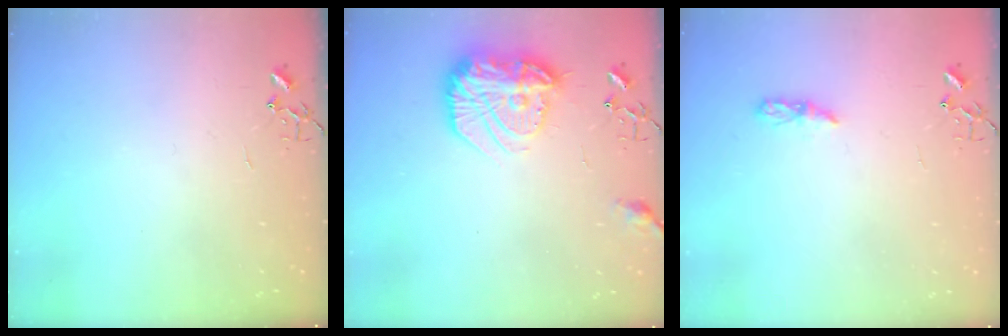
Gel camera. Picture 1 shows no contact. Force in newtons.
{"total": 18.4, "press": 18.3, "slide": 1.4}
{"total": 5.0, "press": 4.9, "slide": 0.5}